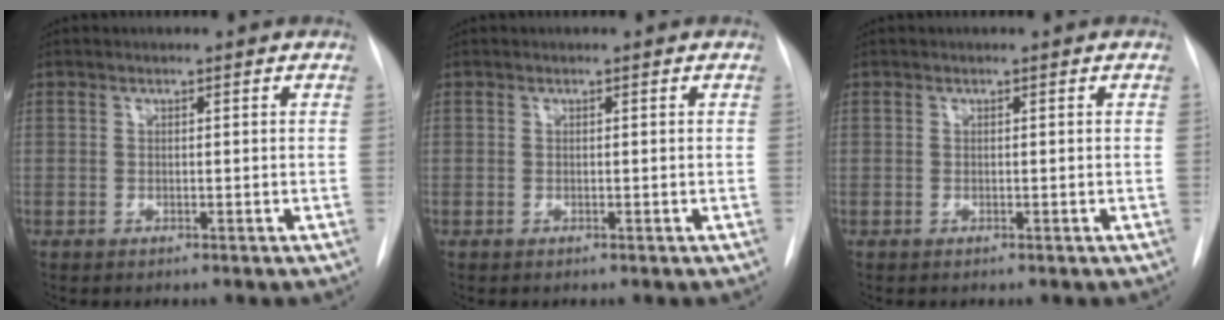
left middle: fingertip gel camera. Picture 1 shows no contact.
{"total": 0.0}
{"total": 0.0}